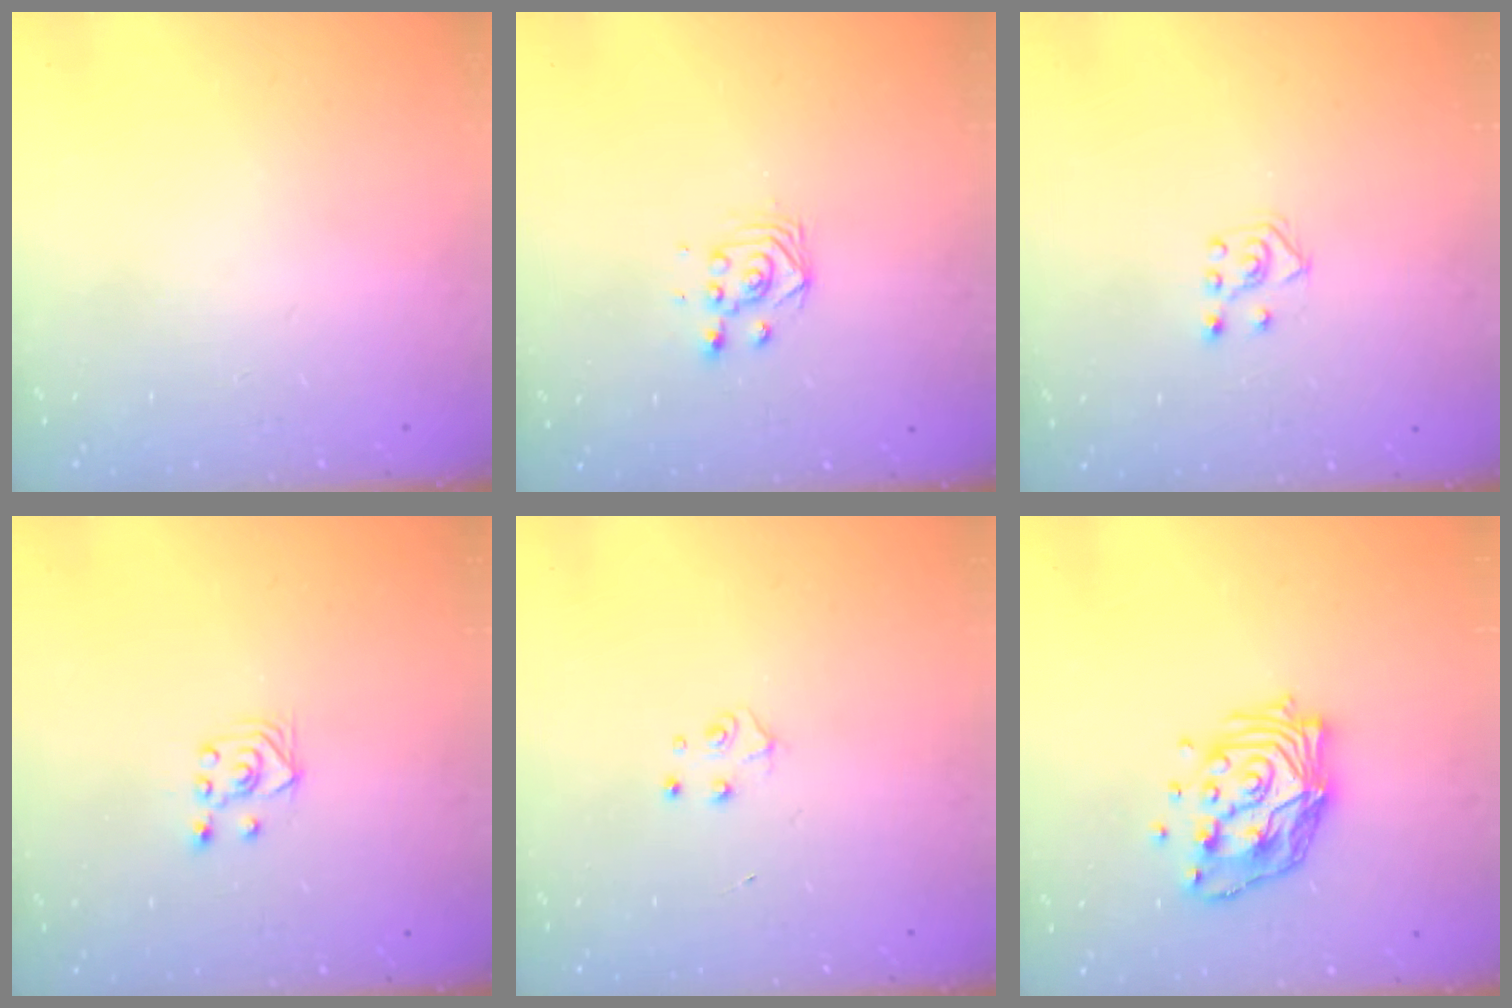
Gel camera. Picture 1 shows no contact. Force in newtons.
{"total": 2.8, "press": 2.8, "slide": 0.3}
{"total": 4.6, "press": 4.5, "slide": 0.8}
{"total": 2.8, "press": 2.6, "slide": 1.1}
{"total": 4.0, "press": 4.0, "slide": 0.5}
{"total": 14.3, "press": 14.2, "slide": 1.4}